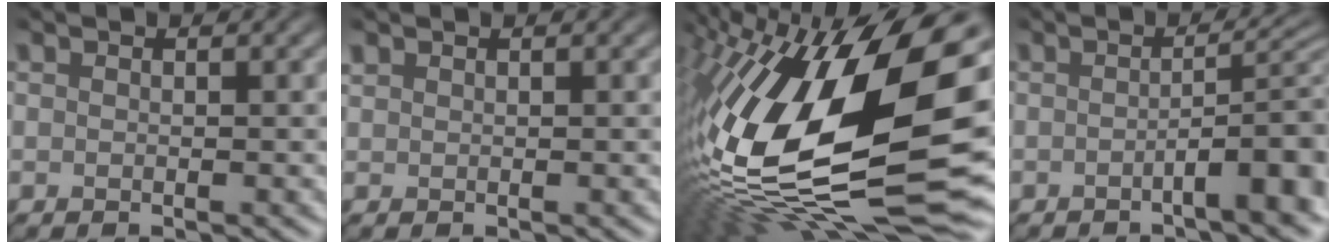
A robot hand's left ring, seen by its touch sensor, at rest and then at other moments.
{"total": 0.5, "force": [0.5, 0.2, 0.1], "torque": [-0.002, 0.002, 0.013]}
{"total": 19.7, "force": [1.2, 8.0, 18.0], "torque": [-0.336, -0.009, 0.012]}
{"total": 6.3, "force": [-1.6, 1.6, 5.8], "torque": [-0.067, 0.011, -0.028]}